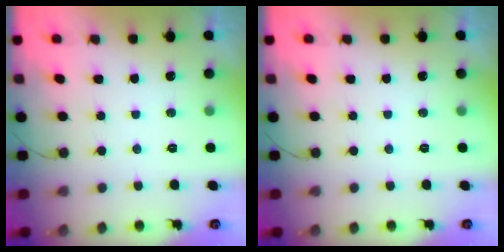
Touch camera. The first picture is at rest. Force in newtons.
{"total": 0.0}